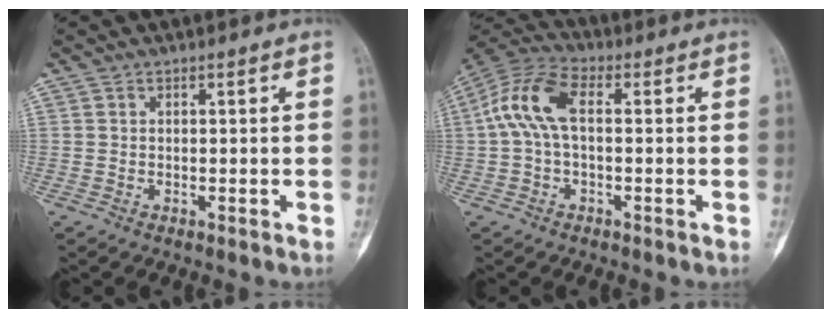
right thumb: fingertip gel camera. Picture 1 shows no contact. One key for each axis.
{"total": 9.9, "fx": 0.7, "fy": 5.1, "fz": 8.5, "tx": -0.186, "ty": 0.032, "tz": 0.006}